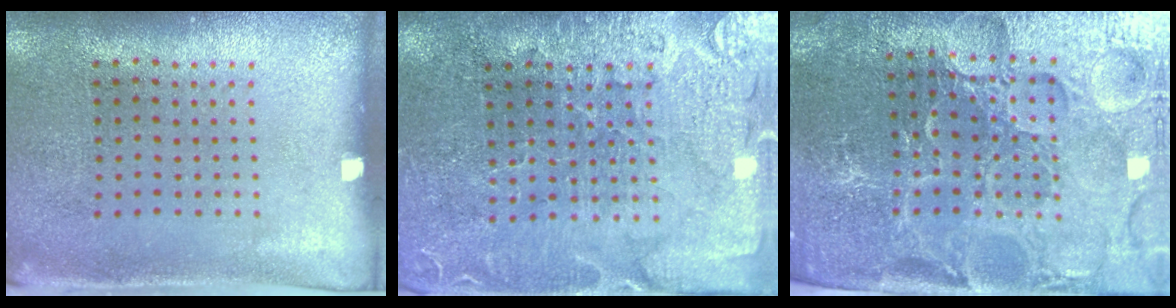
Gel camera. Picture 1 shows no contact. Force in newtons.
{"total": 3.7, "press": 3.5, "slide": 1.1}
{"total": 4.4, "press": 4.3, "slide": 1.1}